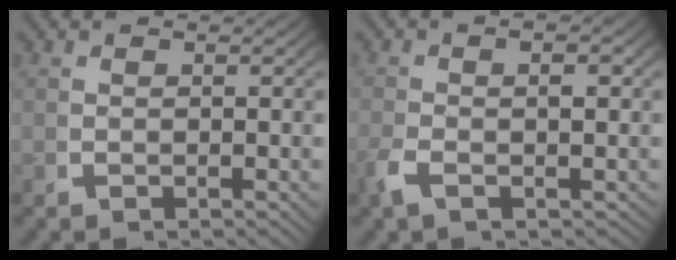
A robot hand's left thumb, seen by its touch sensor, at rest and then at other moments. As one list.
[{"total": 2.6, "force": [-1.0, 1.2, 2.0], "torque": [-0.049, -0.007, -0.017]}]